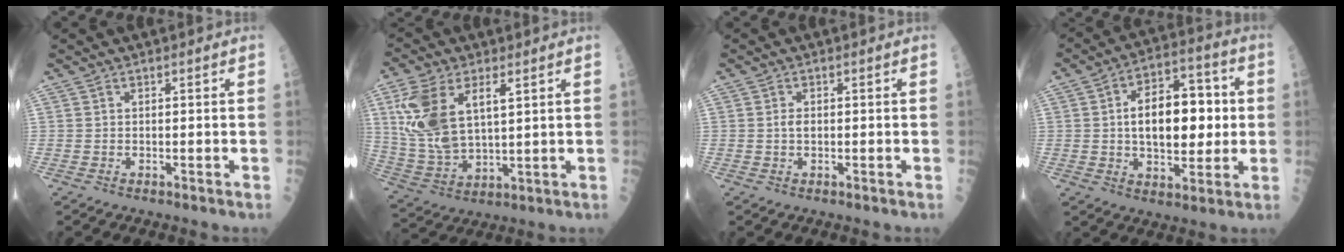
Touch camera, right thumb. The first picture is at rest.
{"total": 14.9, "force": [4.9, 7.7, 11.8], "torque": [-0.245, -0.012, 0.107]}
{"total": 1.3, "force": [0.0, 0.8, 1.0], "torque": [-0.015, 0.002, -0.001]}
{"total": 16.4, "force": [1.1, 9.1, 13.6], "torque": [-0.172, 0.020, 0.016]}